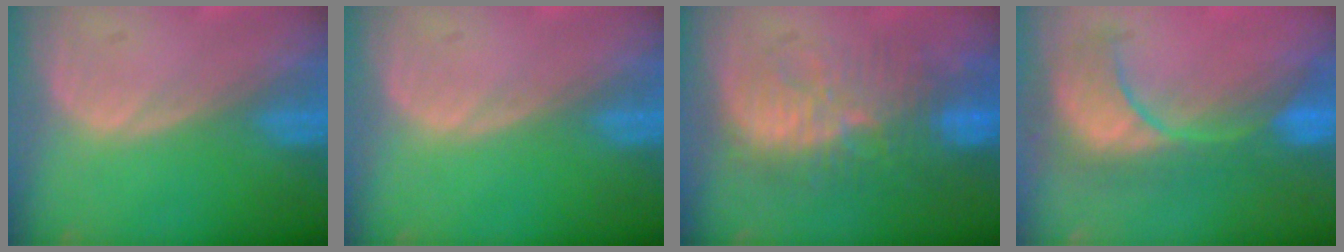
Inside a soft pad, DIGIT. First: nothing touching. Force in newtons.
{"total": 0.0}
{"total": 10.4, "press": 9.6, "slide": 3.8}
{"total": 8.8, "press": 8.8, "slide": 0.5}